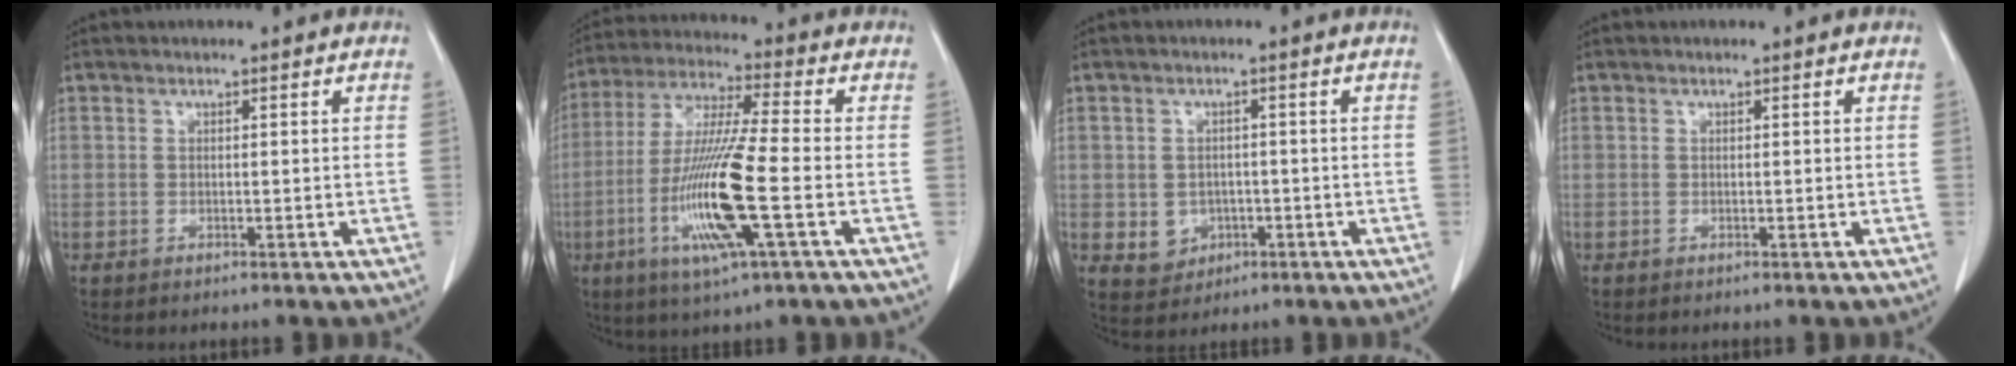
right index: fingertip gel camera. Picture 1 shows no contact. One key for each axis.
{"total": 14.7, "fx": -4.1, "fy": 0.2, "fz": 14.1, "tx": -0.293, "ty": -0.017, "tz": -0.081}
{"total": 4.4, "fx": -0.9, "fy": 4.1, "fz": 1.4, "tx": -0.014, "ty": 0.004, "tz": -0.001}
{"total": 0.0}